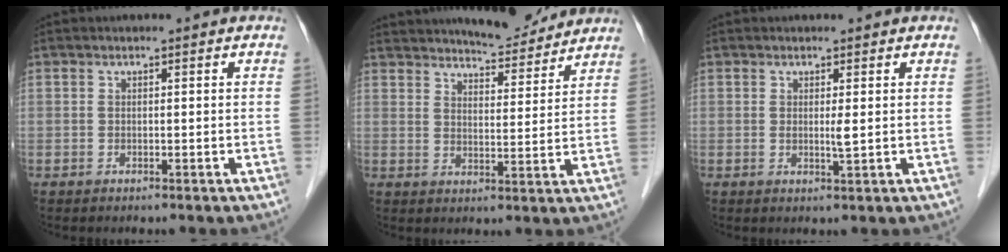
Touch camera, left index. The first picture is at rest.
{"total": 9.4, "force": [8.9, 1.5, 2.6], "torque": [-0.039, -0.005, 0.126]}
{"total": 1.3, "force": [0.1, 0.0, 1.3], "torque": [-0.027, -0.007, 0.004]}